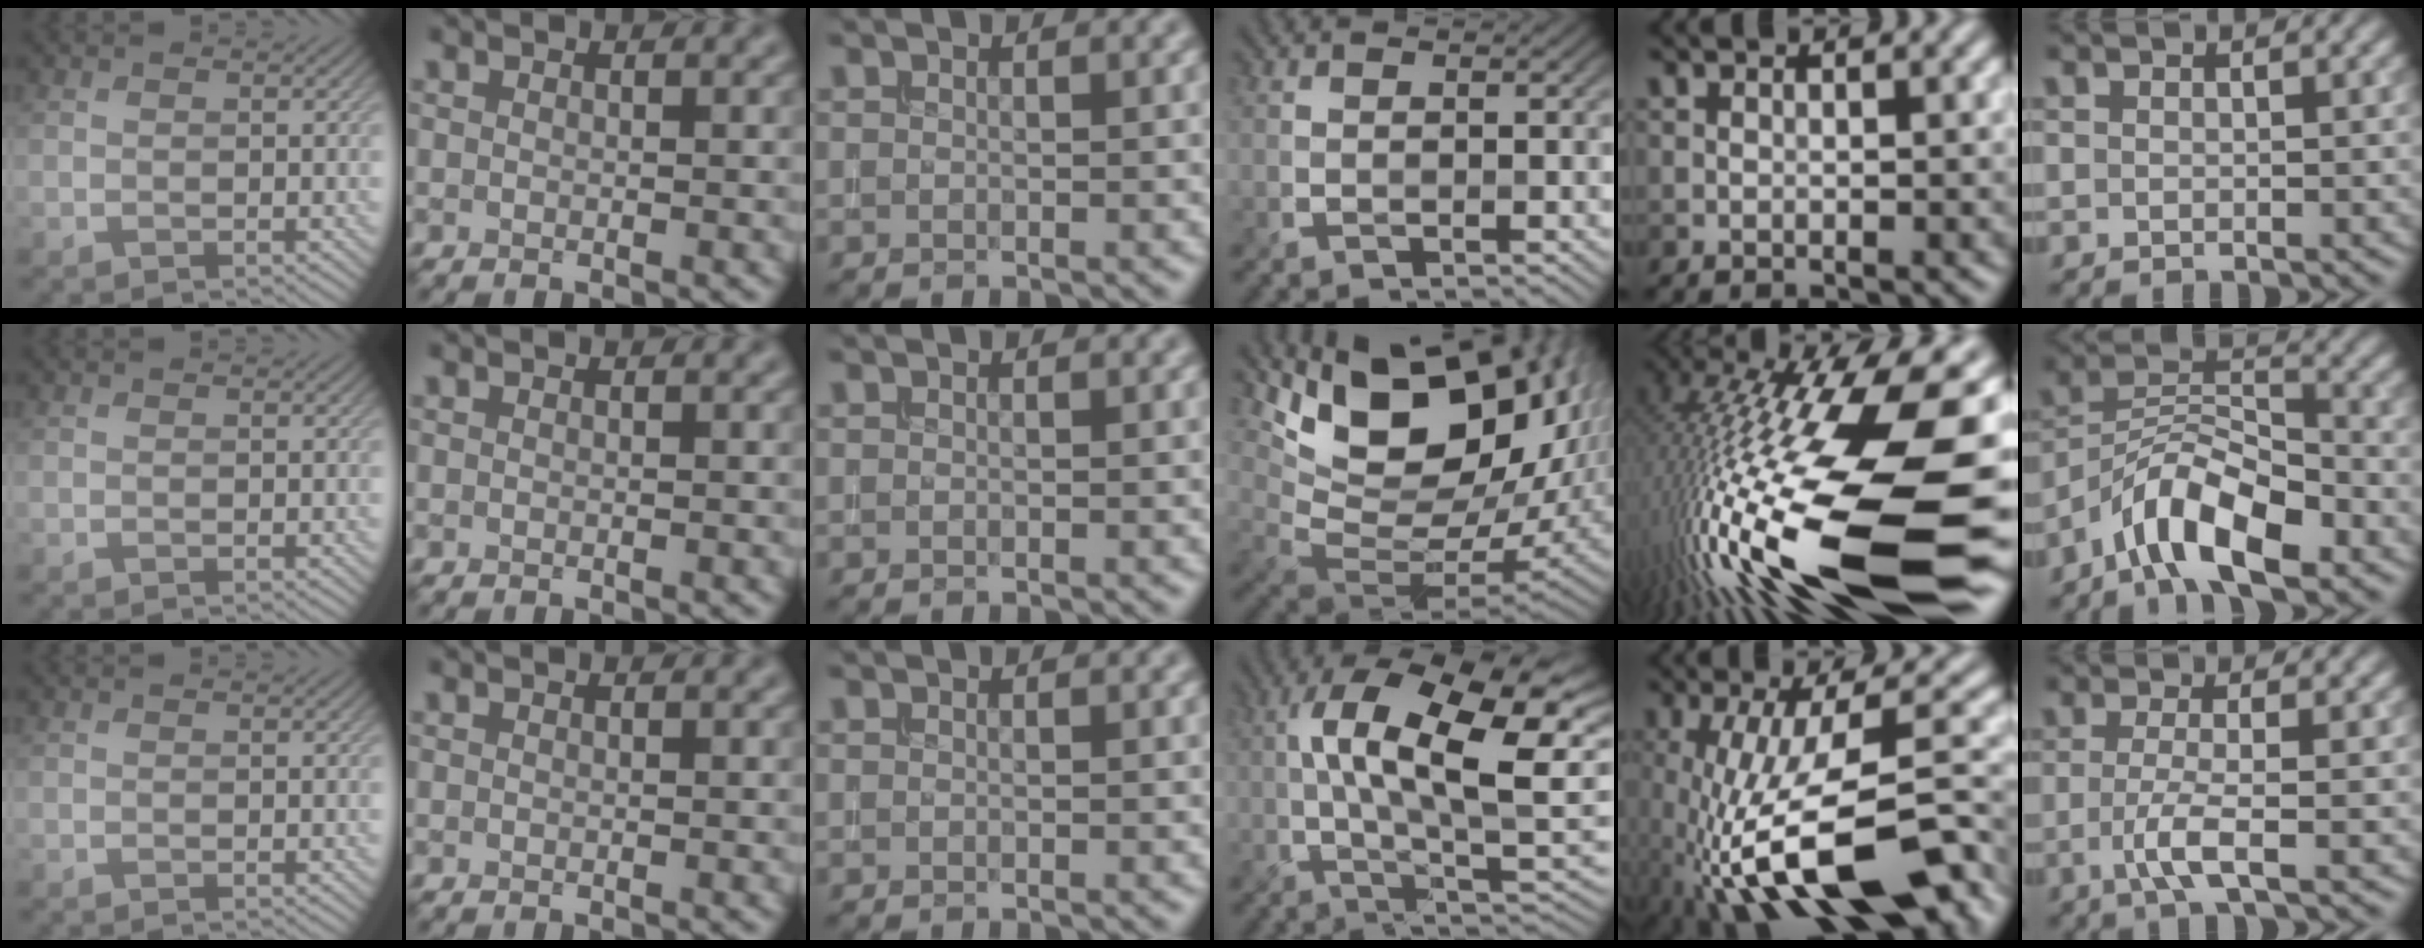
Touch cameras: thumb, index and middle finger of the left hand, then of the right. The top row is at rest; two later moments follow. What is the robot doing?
{"motion": "extract", "object": "bucket"}